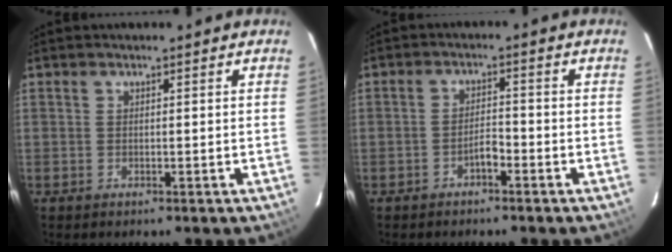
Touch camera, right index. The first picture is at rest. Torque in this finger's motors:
{"motor_torque": [1.02, 0.50, 0.56, 0.11]}